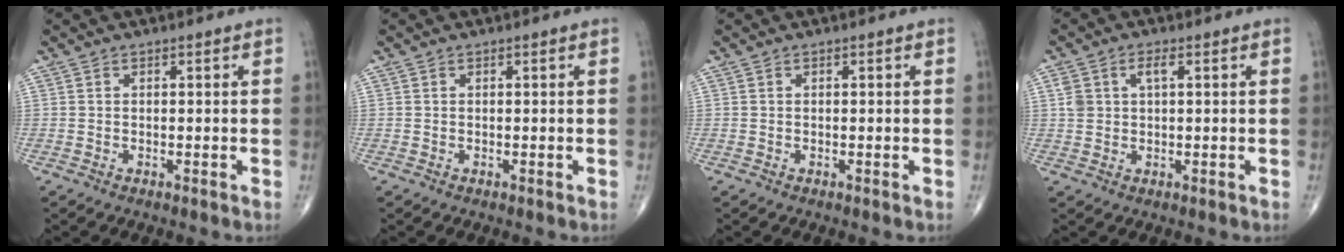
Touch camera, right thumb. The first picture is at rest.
{"total": 0.0}
{"total": 0.0}
{"total": 3.2, "force": [1.0, 2.2, 2.2], "torque": [-0.036, 0.003, 0.020]}